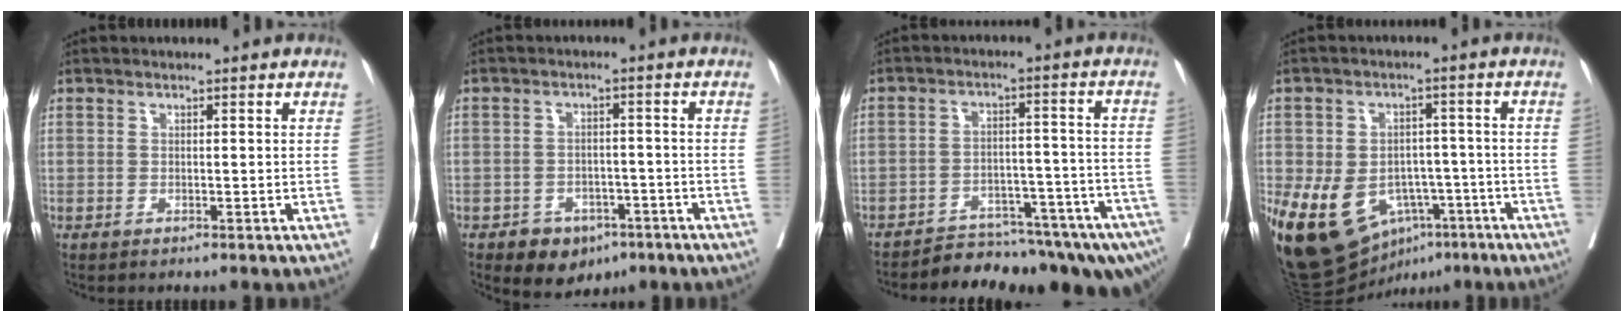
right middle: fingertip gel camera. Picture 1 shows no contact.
{"total": 6.9, "force": [-4.3, 4.7, 2.6], "torque": [-0.033, 0.011, -0.054]}
{"total": 18.4, "force": [-16.0, 4.7, 7.8], "torque": [-0.059, 0.023, -0.207]}
{"total": 16.7, "force": [-7.4, 11.6, 9.6], "torque": [-0.185, 0.012, -0.097]}